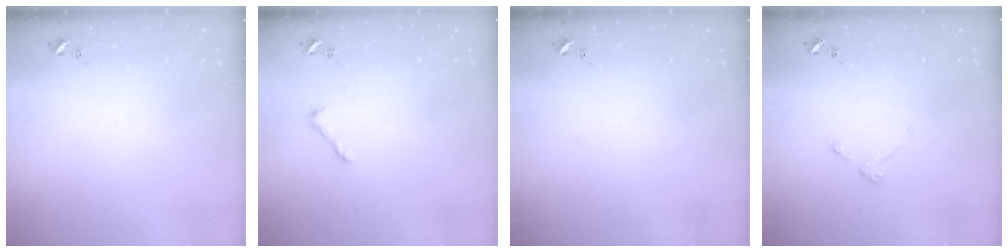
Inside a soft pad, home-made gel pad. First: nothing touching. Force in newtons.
{"total": 3.9, "press": 3.9, "slide": 0.3}
{"total": 0.0}
{"total": 2.8, "press": 2.7, "slide": 0.5}